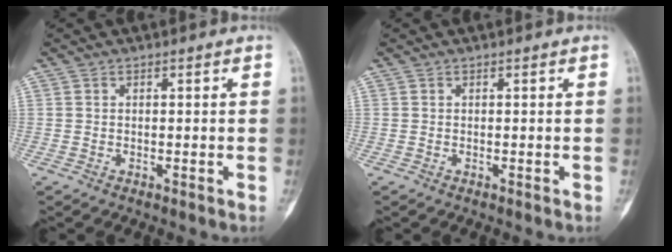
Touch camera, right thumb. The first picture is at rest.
{"total": 0.0}